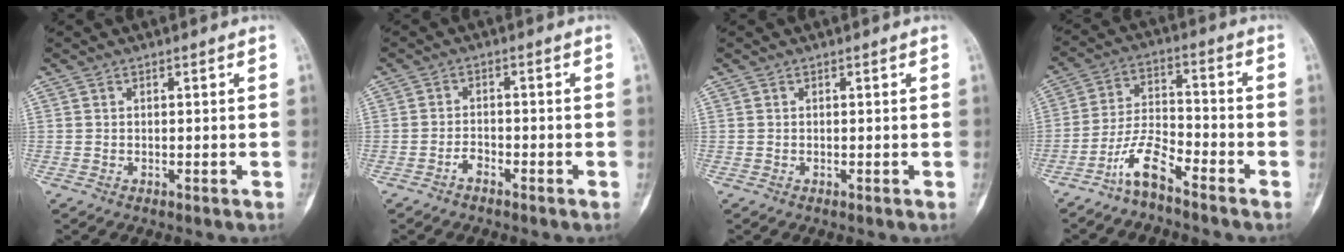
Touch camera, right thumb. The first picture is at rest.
{"total": 1.9, "force": [-1.5, 0.8, 0.9], "torque": [-0.020, 0.012, -0.028]}
{"total": 0.0}
{"total": 7.3, "force": [-5.6, 1.7, 4.4], "torque": [-0.094, 0.052, -0.114]}